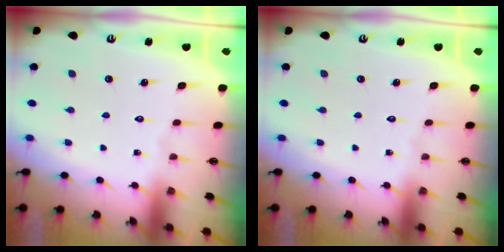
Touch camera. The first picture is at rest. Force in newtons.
{"total": 0.0}